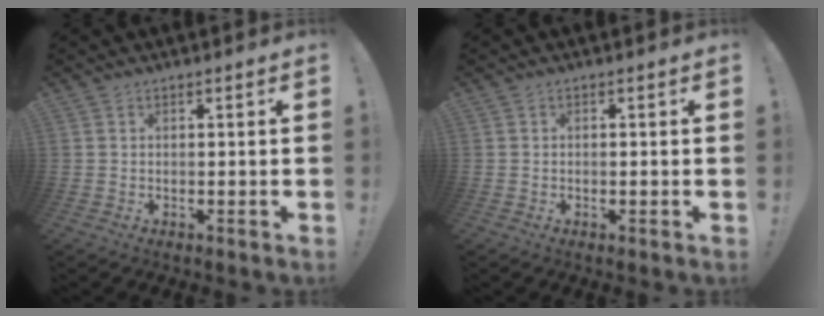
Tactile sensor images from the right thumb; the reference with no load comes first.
{"total": 0.5, "force": [-0.4, 0.0, 0.3], "torque": [-0.011, 0.003, -0.006]}